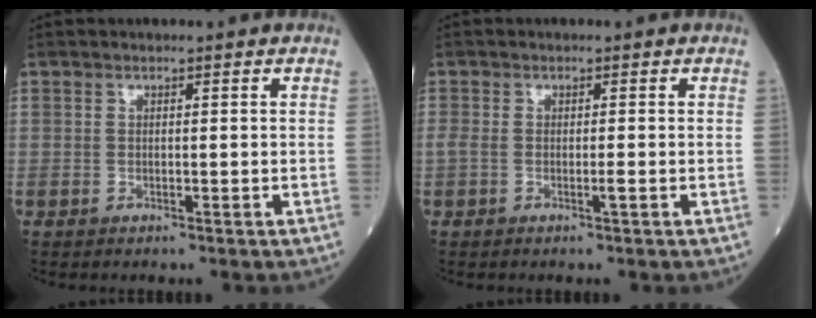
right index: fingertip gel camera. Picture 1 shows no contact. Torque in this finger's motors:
{"motor_torque": [0.33, -0.14, 0.19, 0.07]}